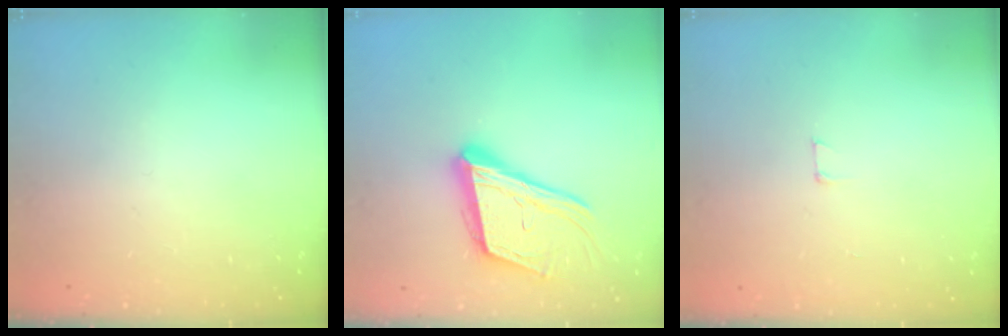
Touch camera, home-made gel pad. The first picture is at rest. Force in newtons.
{"total": 19.3, "press": 18.8, "slide": 4.6}
{"total": 2.9, "press": 2.9, "slide": 0.2}